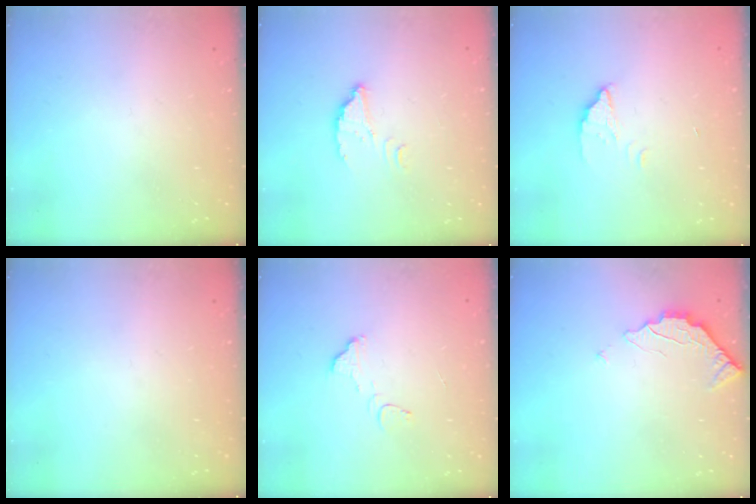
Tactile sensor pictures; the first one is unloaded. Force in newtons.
{"total": 2.6, "press": 2.6, "slide": 0.2}
{"total": 1.8, "press": 1.8, "slide": 0.1}
{"total": 0.0}
{"total": 3.7, "press": 3.7, "slide": 0.3}
{"total": 2.4, "press": 2.4, "slide": 0.2}